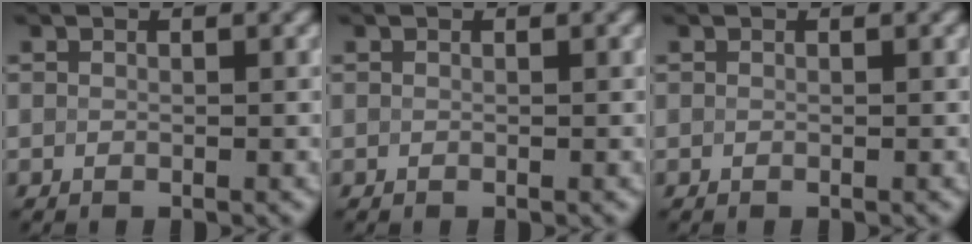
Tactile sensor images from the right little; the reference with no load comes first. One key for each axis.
{"total": 0.0}
{"total": 0.0}